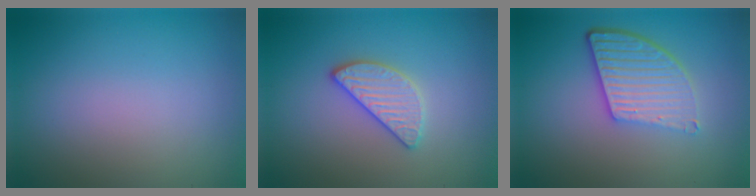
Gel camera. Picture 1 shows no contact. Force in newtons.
{"total": 3.0, "press": 2.8, "slide": 1.1}
{"total": 5.6, "press": 3.9, "slide": 4.0}